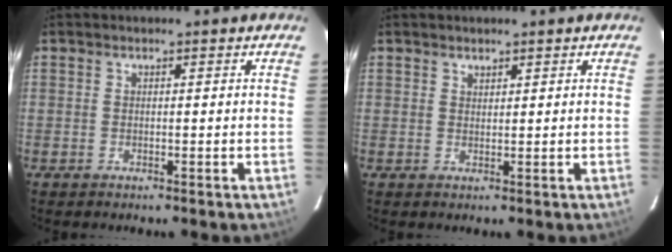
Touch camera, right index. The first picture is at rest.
{"total": 1.1, "force": [0.9, 0.5, 0.1], "torque": [-0.002, 0.002, 0.017]}